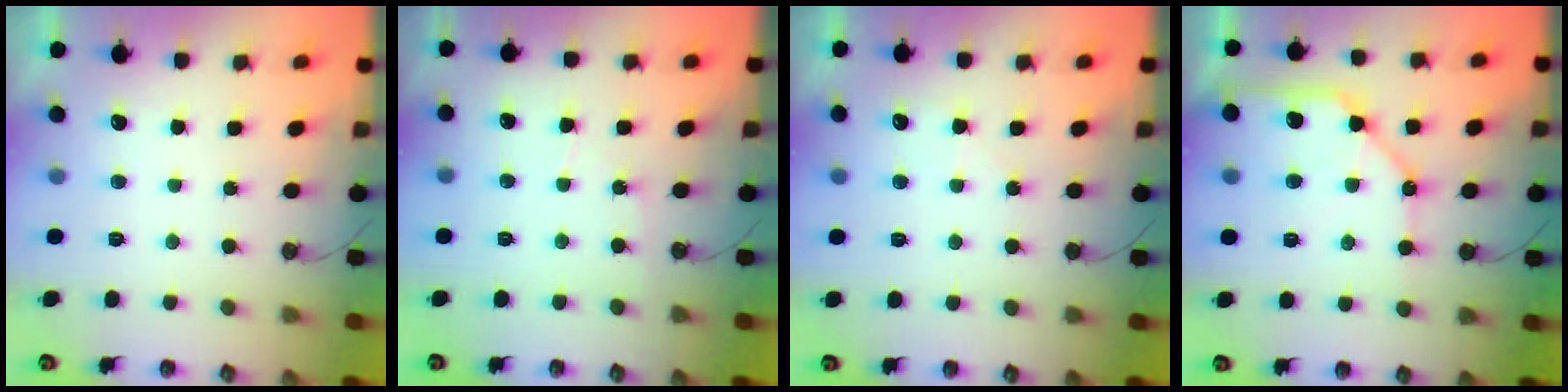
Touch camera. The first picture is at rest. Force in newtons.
{"total": 5.6, "press": 5.6, "slide": 0.8}
{"total": 5.0, "press": 4.9, "slide": 0.7}
{"total": 14.1, "press": 13.9, "slide": 1.8}